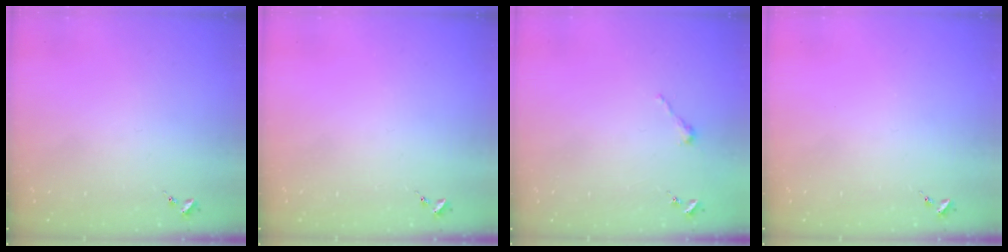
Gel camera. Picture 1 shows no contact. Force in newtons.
{"total": 0.0}
{"total": 2.5, "press": 2.5, "slide": 0.2}
{"total": 0.0}